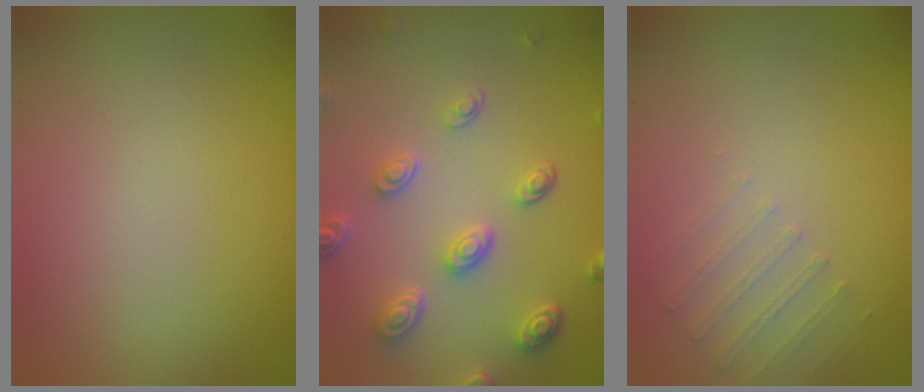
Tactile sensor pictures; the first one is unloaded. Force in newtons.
{"total": 4.9, "press": 3.8, "slide": 3.1}
{"total": 1.1, "press": 0.7, "slide": 0.8}